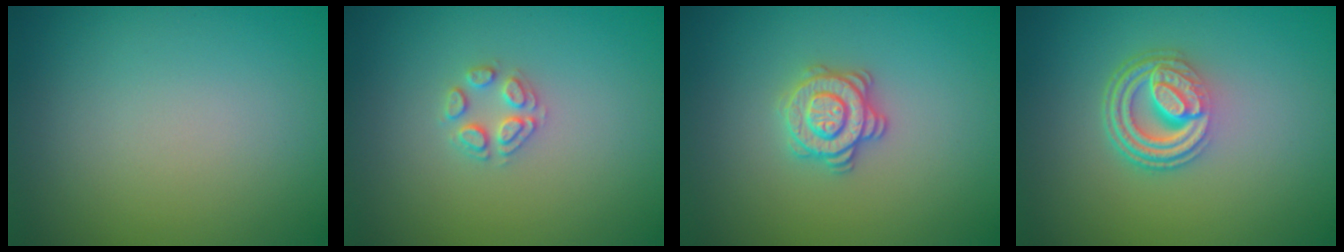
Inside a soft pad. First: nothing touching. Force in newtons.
{"total": 2.0, "press": 2.0, "slide": 0.1}
{"total": 3.1, "press": 2.9, "slide": 0.9}
{"total": 5.0, "press": 3.5, "slide": 3.6}